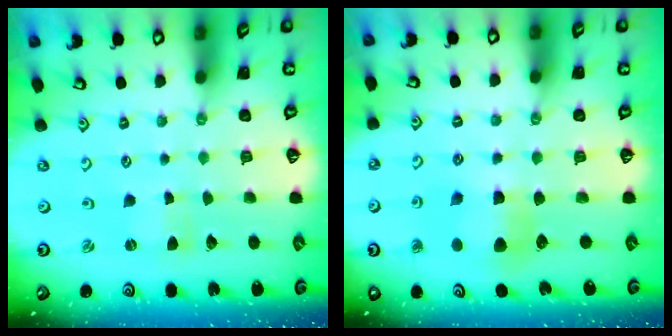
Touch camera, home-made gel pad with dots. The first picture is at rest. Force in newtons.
{"total": 5.7, "press": 5.7, "slide": 0.6}